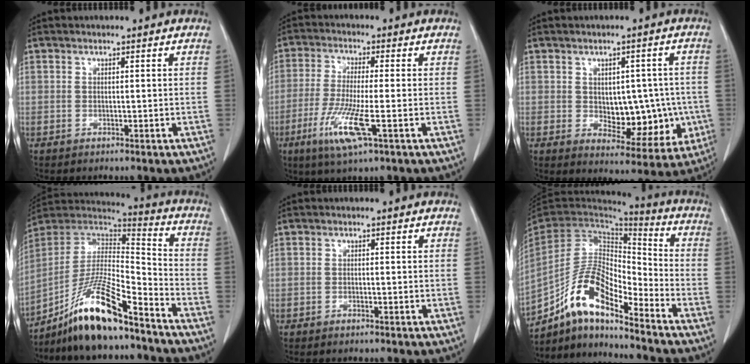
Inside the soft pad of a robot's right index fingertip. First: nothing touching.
{"total": 8.9, "force": [-3.4, 0.5, 8.2], "torque": [-0.168, -0.024, -0.065]}
{"total": 10.2, "force": [-0.7, 6.1, 8.1], "torque": [-0.085, 0.017, 0.014]}
{"total": 15.8, "force": [-11.5, 2.2, 10.6], "torque": [-0.204, 0.005, -0.207]}
{"total": 0.7, "force": [-0.6, 0.1, 0.4], "torque": [-0.013, -0.001, -0.007]}
{"total": 13.4, "force": [-9.5, 3.5, 8.8], "torque": [-0.174, 0.023, -0.174]}